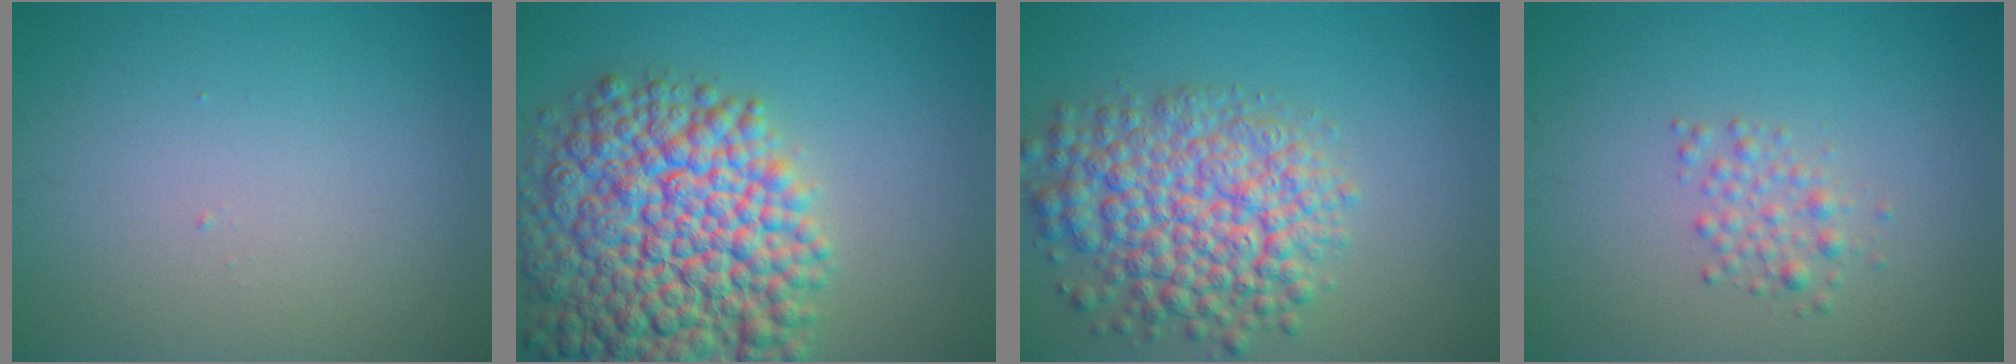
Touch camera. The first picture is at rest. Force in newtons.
{"total": 14.1, "press": 14.1, "slide": 0.6}
{"total": 7.8, "press": 7.8, "slide": 0.3}
{"total": 1.7, "press": 1.7, "slide": 0.0}